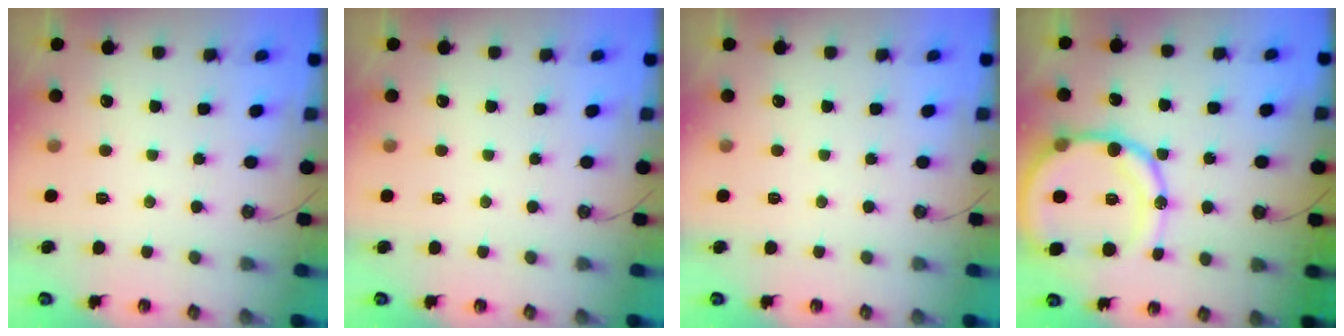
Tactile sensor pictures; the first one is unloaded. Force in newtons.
{"total": 0.0}
{"total": 0.0}
{"total": 18.8, "press": 18.5, "slide": 3.4}